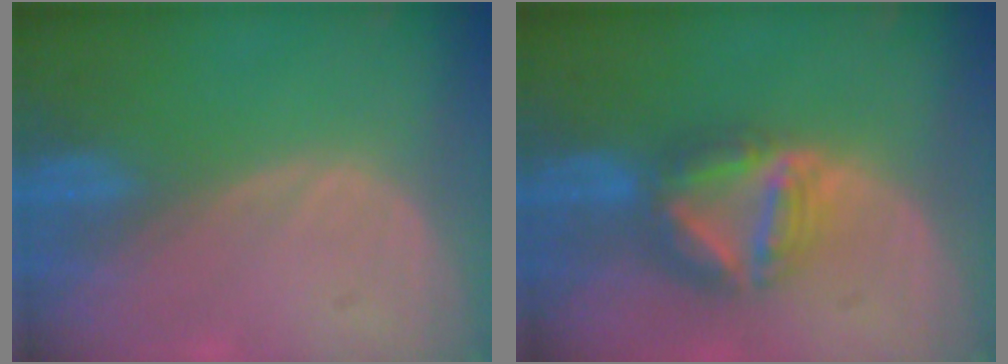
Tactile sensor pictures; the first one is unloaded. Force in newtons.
{"total": 7.7, "press": 6.8, "slide": 3.8}